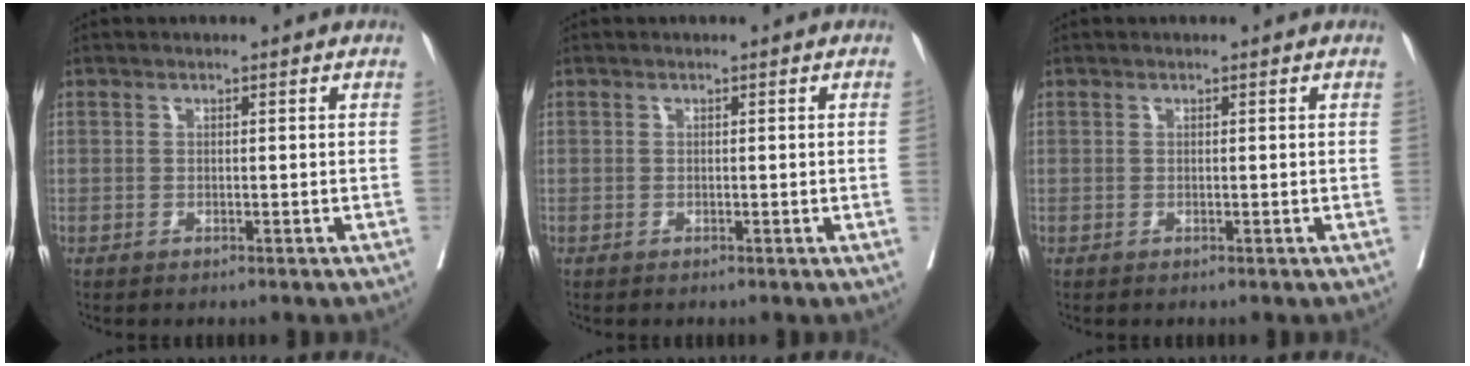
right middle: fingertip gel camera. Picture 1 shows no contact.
{"total": 0.7, "force": [-0.1, -0.3, 0.6], "torque": [-0.007, 0.001, -0.002]}
{"total": 0.0}